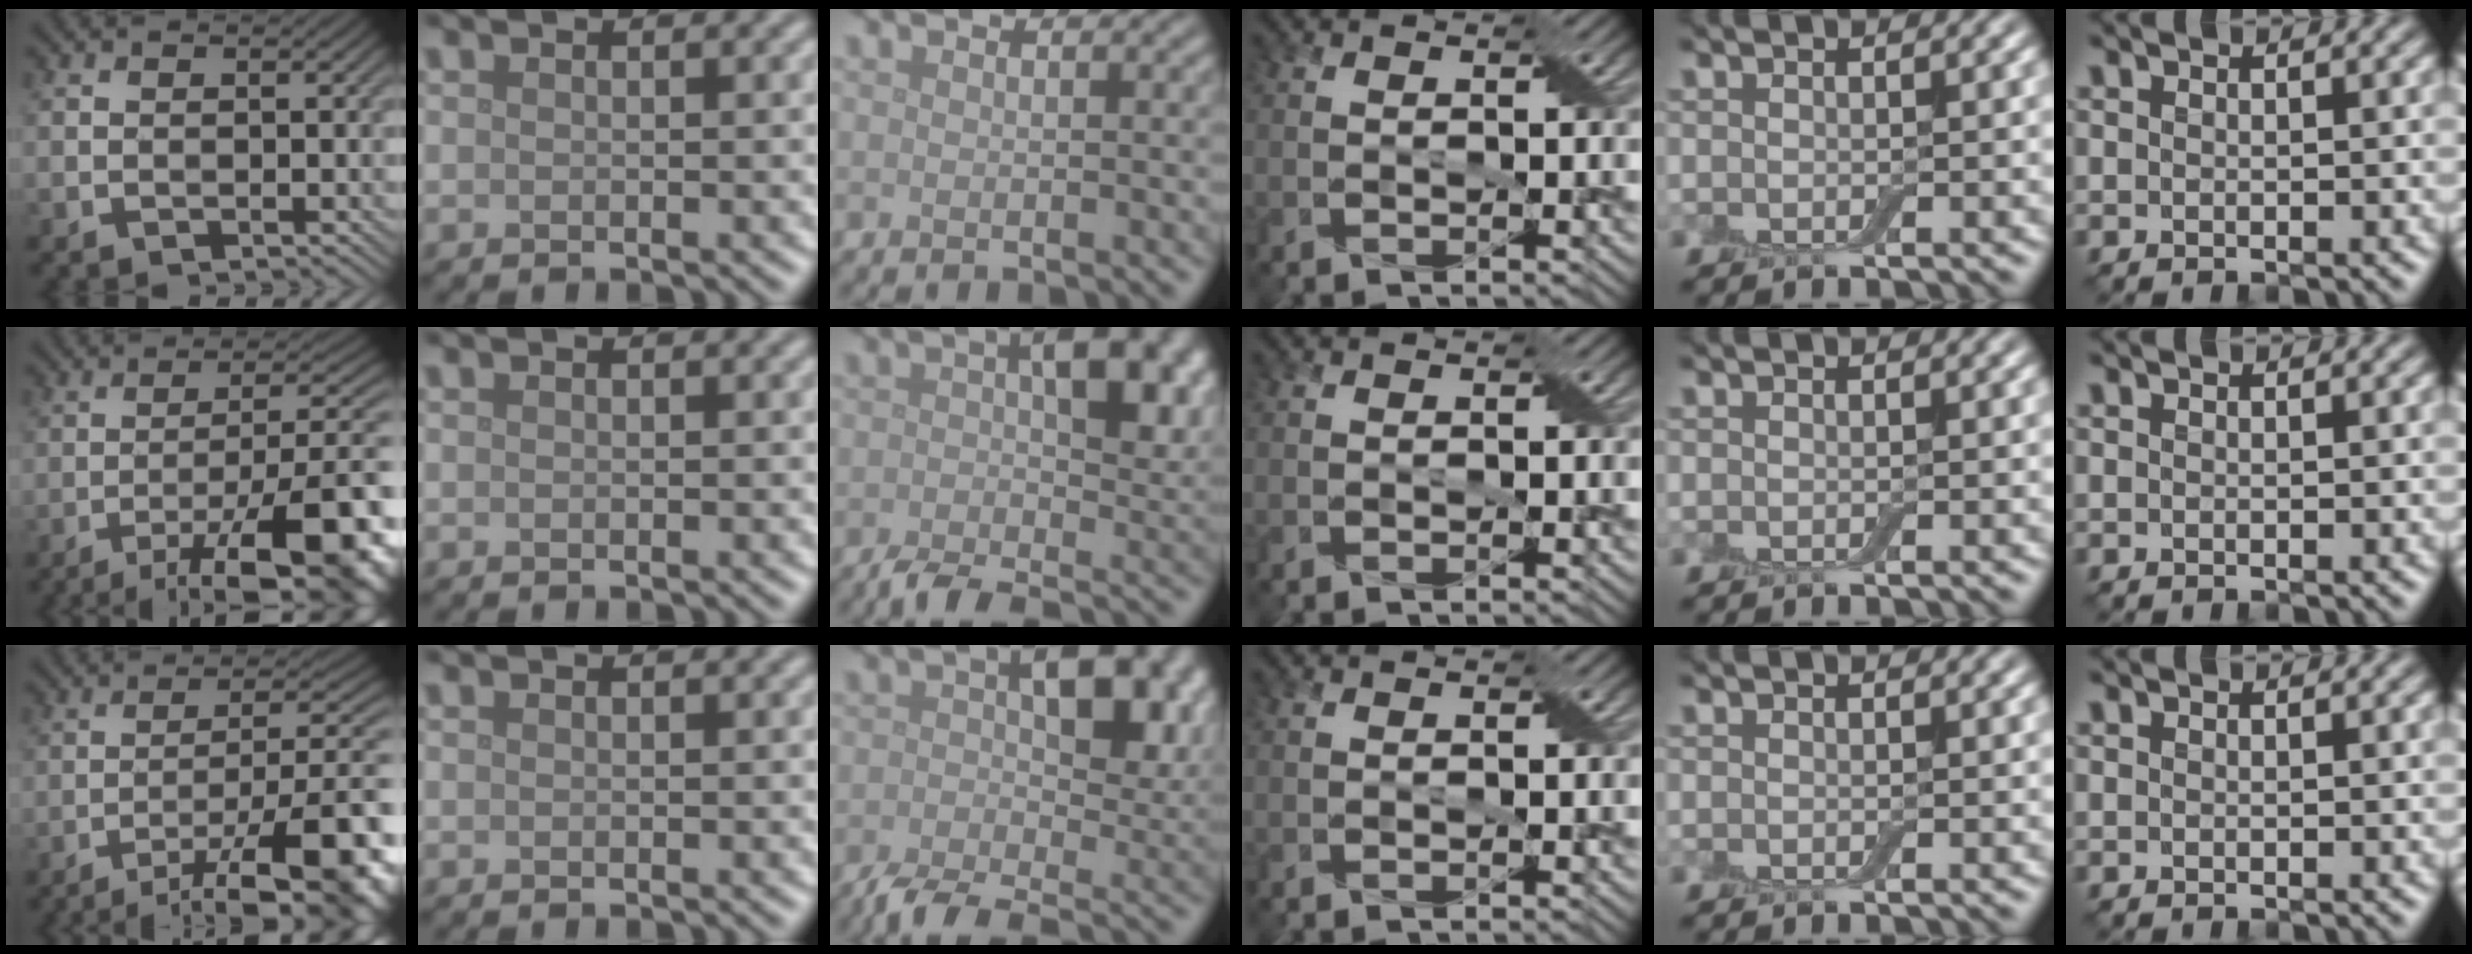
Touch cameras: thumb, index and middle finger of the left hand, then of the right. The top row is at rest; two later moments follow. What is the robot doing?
{"motion": "close", "object": "airpods case & airpods"}